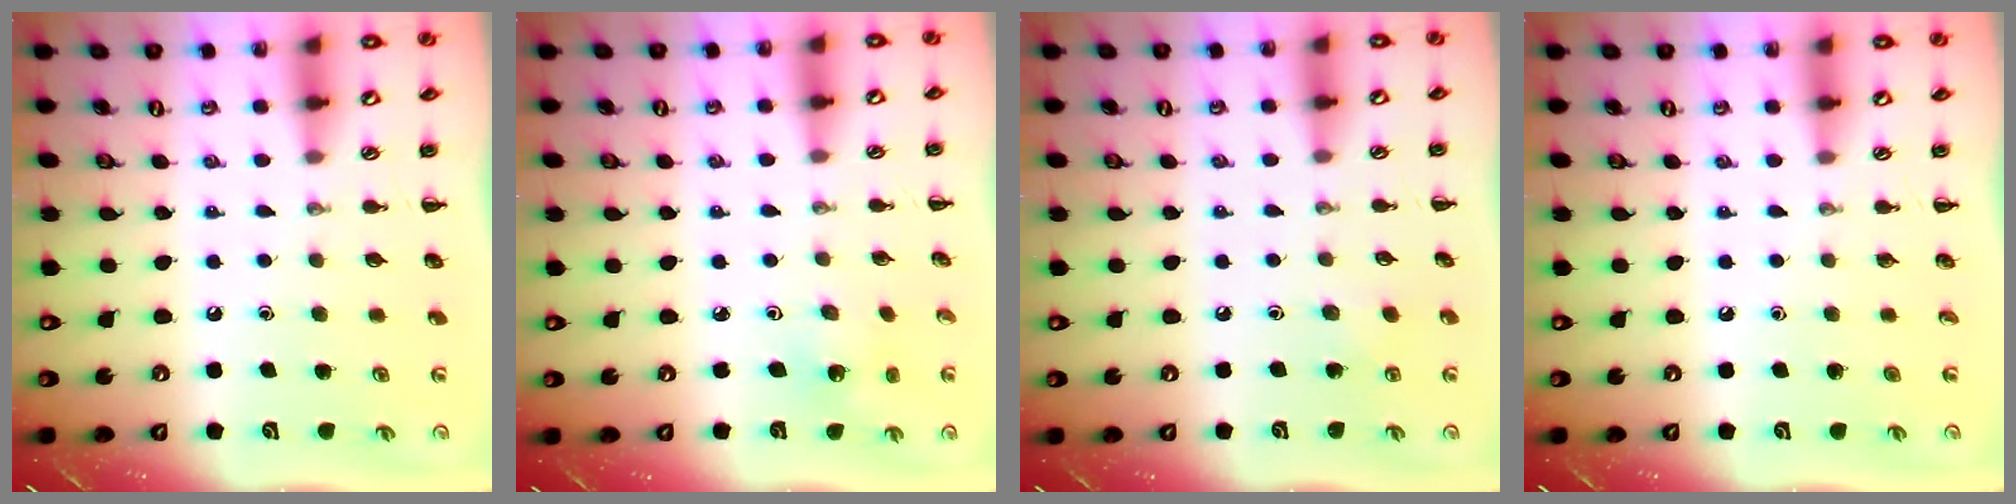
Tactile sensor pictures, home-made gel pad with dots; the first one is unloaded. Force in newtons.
{"total": 2.3, "press": 2.2, "slide": 0.7}
{"total": 2.6, "press": 2.5, "slide": 0.8}
{"total": 0.0}